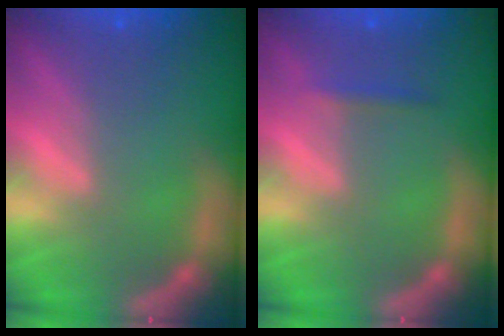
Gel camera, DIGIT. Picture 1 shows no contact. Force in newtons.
{"total": 0.9}